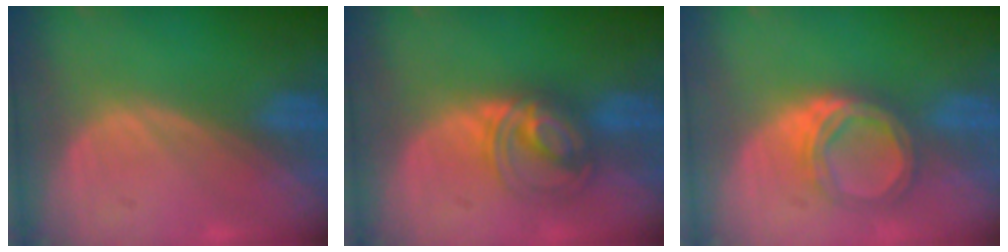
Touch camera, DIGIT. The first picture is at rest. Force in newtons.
{"total": 5.6, "press": 5.5, "slide": 0.6}
{"total": 5.6, "press": 5.0, "slide": 2.6}